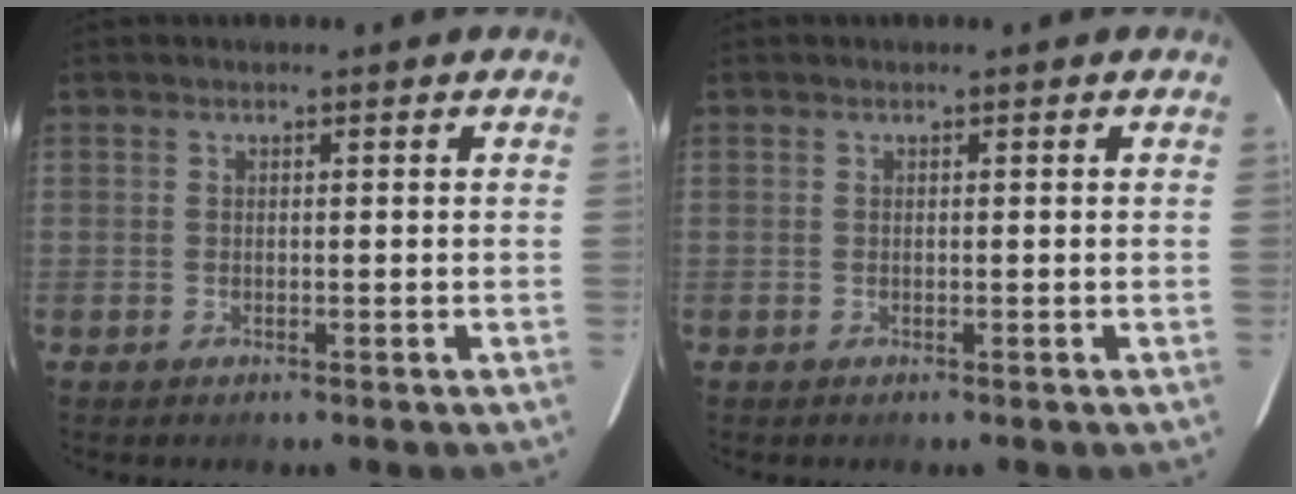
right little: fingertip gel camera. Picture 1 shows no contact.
{"total": 0.0}